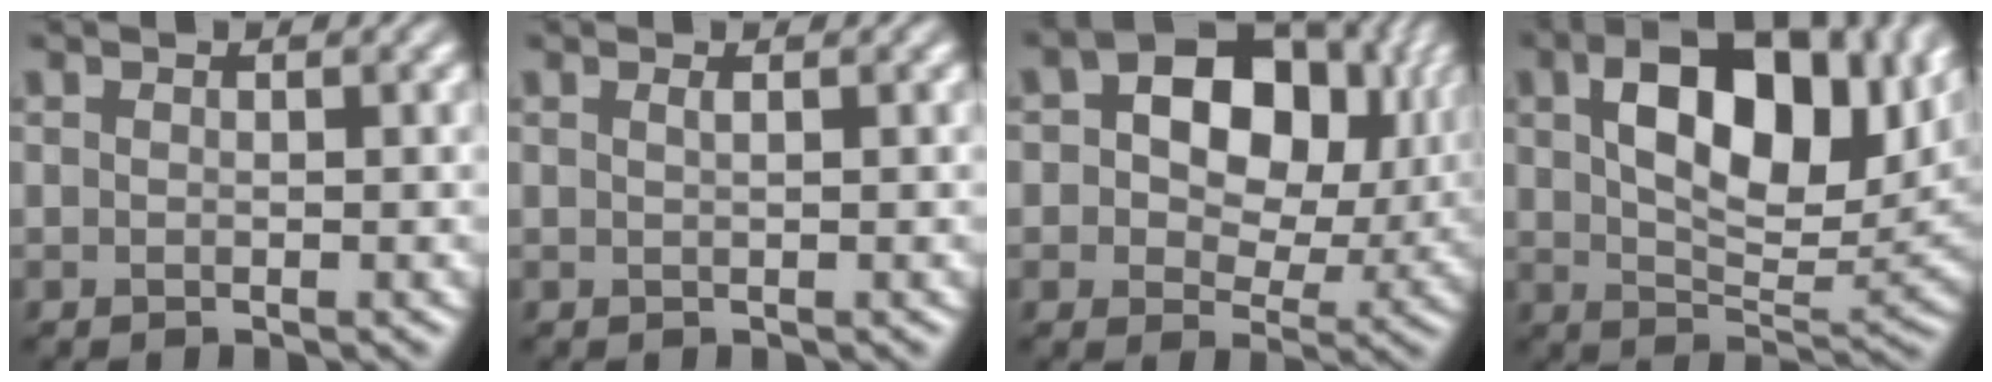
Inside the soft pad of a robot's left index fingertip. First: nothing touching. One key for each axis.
{"total": 0.7, "fx": 0.3, "fy": 0.2, "fz": 0.6, "tx": -0.005, "ty": 0.002, "tz": 0.003}
{"total": 13.2, "fx": 3.2, "fy": 9.1, "fz": 9.0, "tx": -0.123, "ty": 0.031, "tz": 0.041}
{"total": 11.4, "fx": 4.4, "fy": 5.7, "fz": 8.8, "tx": -0.138, "ty": 0.005, "tz": 0.075}